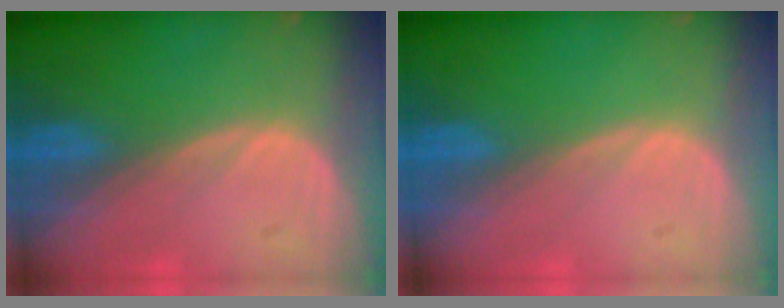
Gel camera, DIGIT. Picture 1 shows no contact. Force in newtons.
{"total": 0.0}